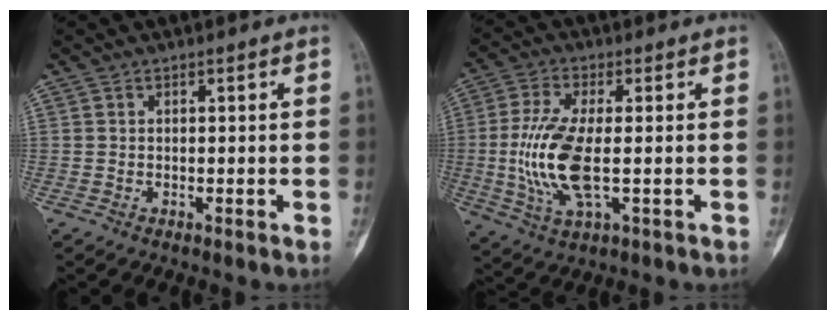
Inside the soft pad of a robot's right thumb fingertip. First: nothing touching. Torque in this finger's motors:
{"motor_torque": [2.17, 0.96, 0.91, -1.26, 0.36]}